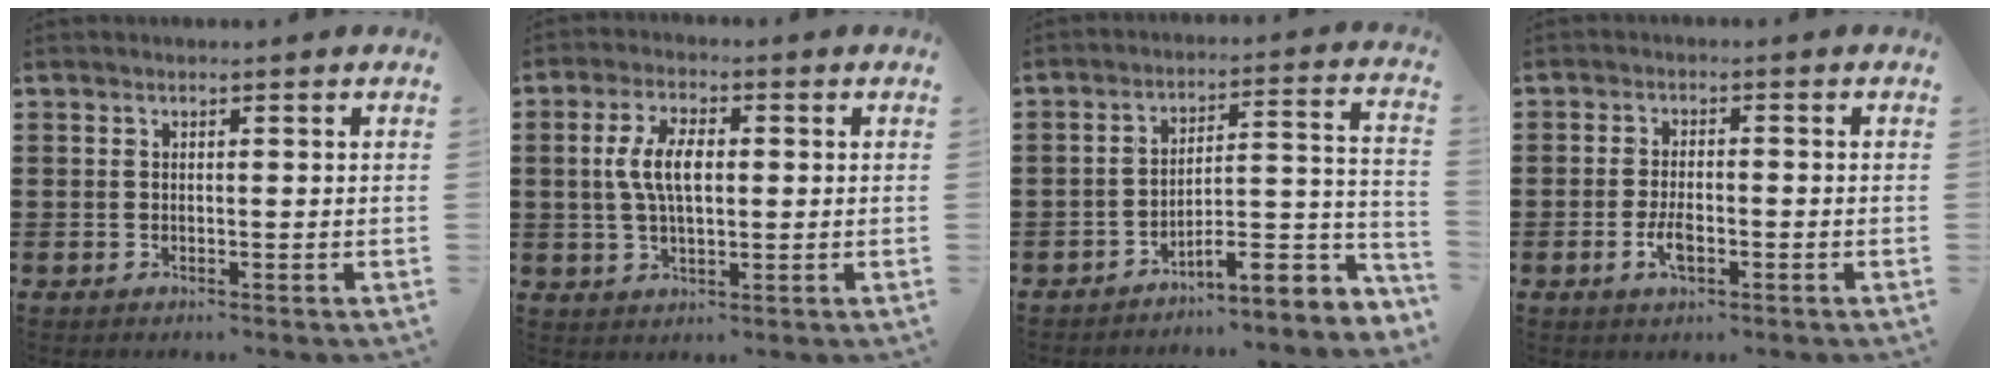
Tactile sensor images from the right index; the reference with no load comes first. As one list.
[{"total": 6.8, "force": [0.4, 2.9, 6.1], "torque": [-0.132, 0.006, 0.001]}, {"total": 7.1, "force": [-5.1, 1.9, 4.6], "torque": [-0.054, -0.014, -0.099]}, {"total": 3.8, "force": [-1.4, 1.5, 3.2], "torque": [-0.070, -0.001, -0.028]}]